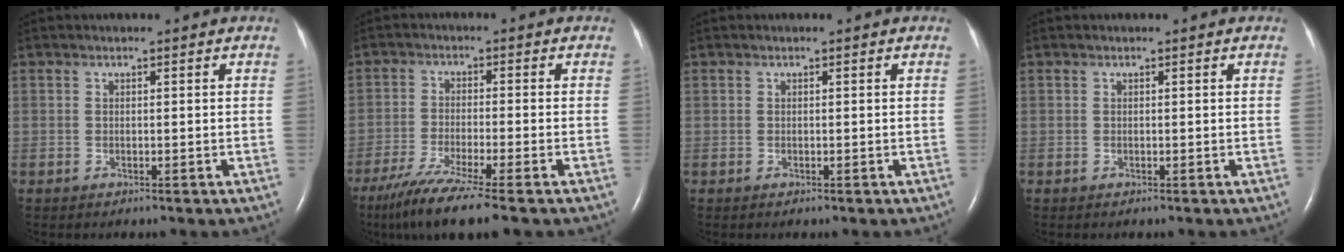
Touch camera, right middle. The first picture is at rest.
{"total": 9.5, "force": [-7.1, -0.8, 6.3], "torque": [-0.111, -0.033, -0.118]}
{"total": 0.0}
{"total": 0.0}